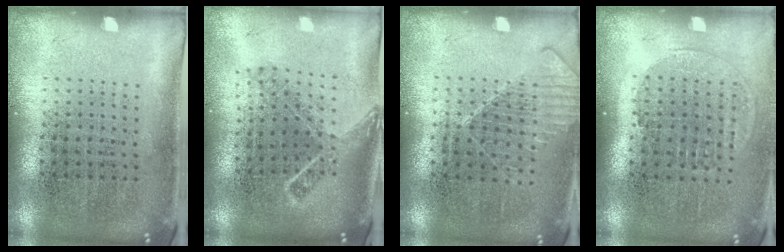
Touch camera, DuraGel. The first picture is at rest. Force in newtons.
{"total": 1.7, "press": 1.3, "slide": 1.1}
{"total": 1.3, "press": 1.3, "slide": 0.3}
{"total": 1.3, "press": 1.2, "slide": 0.6}